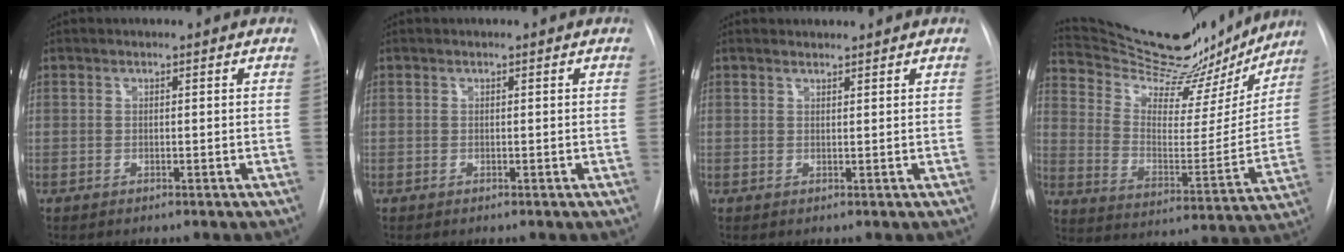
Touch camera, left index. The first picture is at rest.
{"total": 0.0}
{"total": 0.9, "force": [0.9, 0.0, -0.1], "torque": [-0.005, 0.007, 0.019]}
{"total": 24.4, "force": [22.3, 5.9, 7.9], "torque": [-0.124, -0.030, 0.318]}